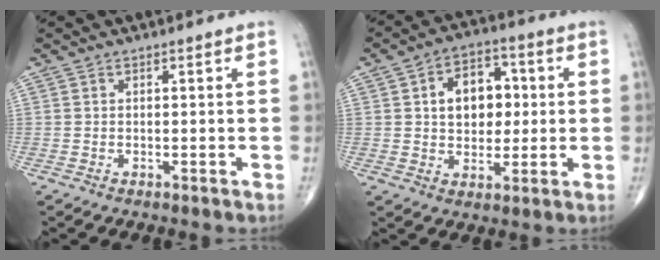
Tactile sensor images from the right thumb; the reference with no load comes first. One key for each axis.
{"total": 11.0, "fx": 1.7, "fy": 7.7, "fz": 7.6, "tx": -0.079, "ty": 0.011, "tz": 0.025}